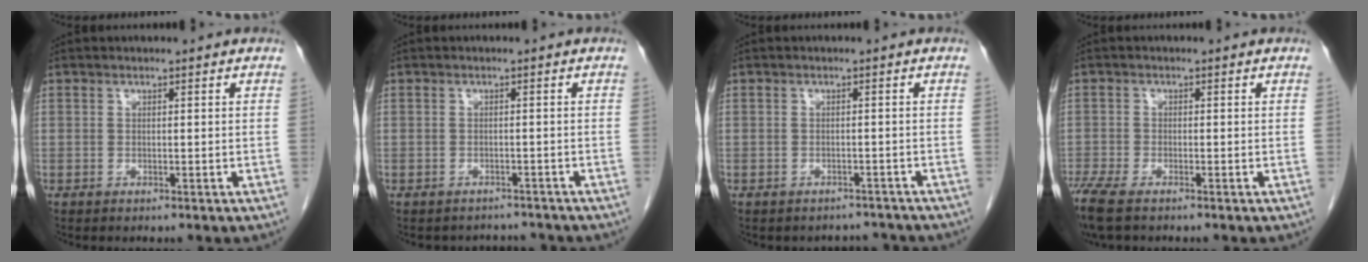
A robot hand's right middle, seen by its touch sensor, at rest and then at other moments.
{"total": 3.4, "force": [-3.2, 1.1, -0.4], "torque": [0.004, 0.004, -0.042]}
{"total": 3.2, "force": [-2.9, 1.2, -0.5], "torque": [0.009, 0.006, -0.038]}
{"total": 5.9, "force": [-4.6, 1.4, 3.6], "torque": [-0.074, -0.016, -0.083]}